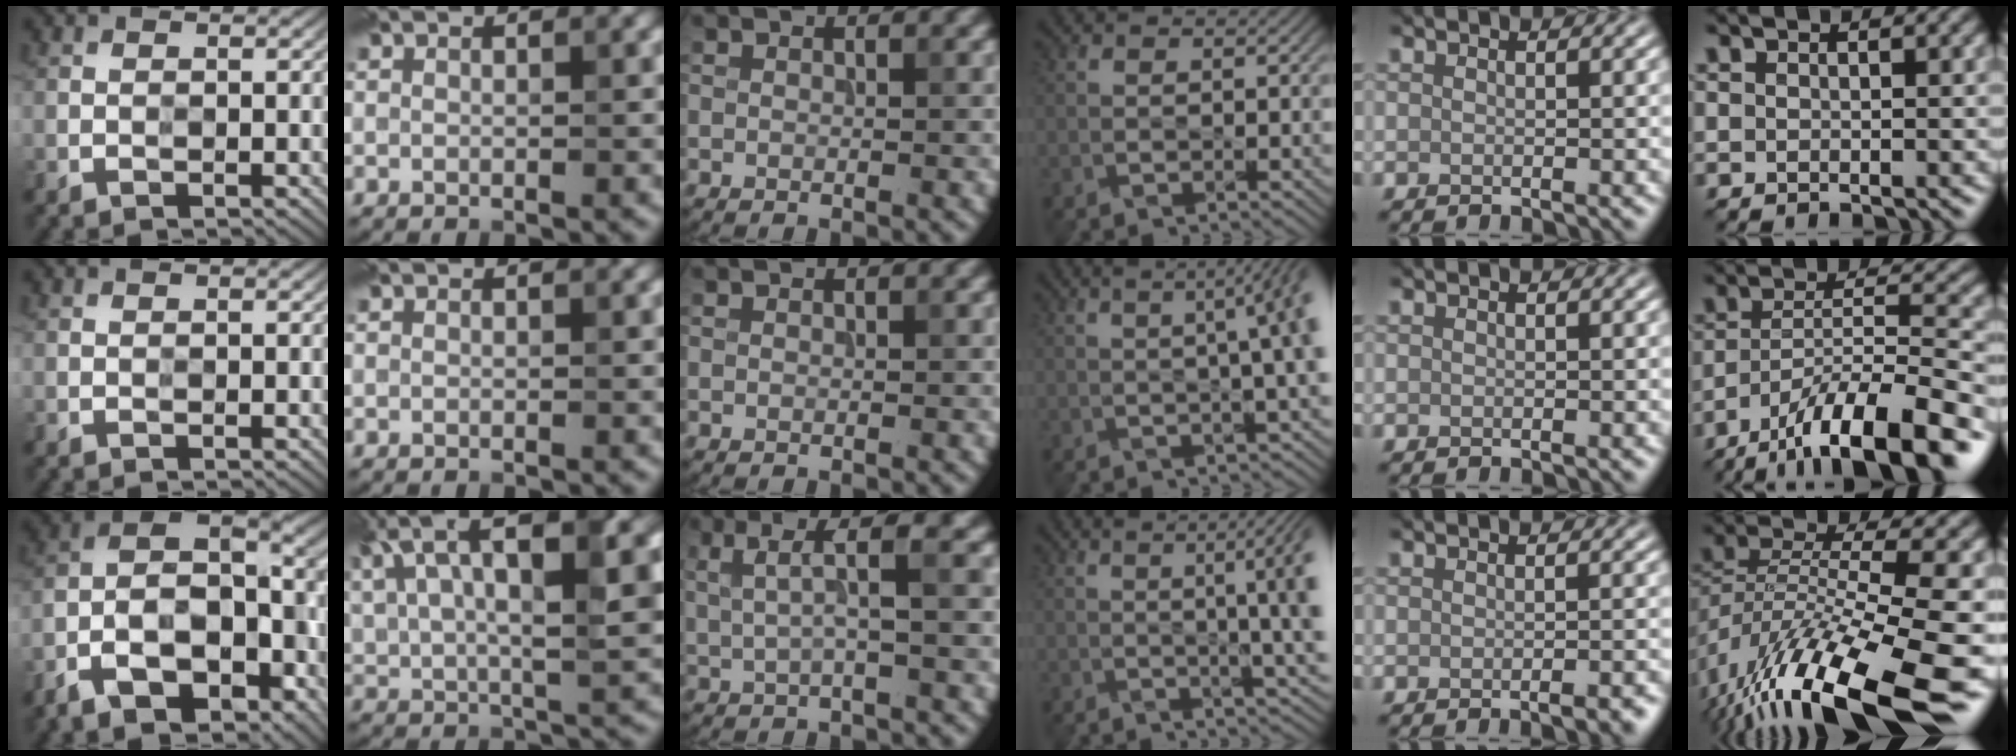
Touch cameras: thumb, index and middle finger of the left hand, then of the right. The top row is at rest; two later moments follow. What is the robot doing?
{"motion": "wipe", "object": "glass cup"}